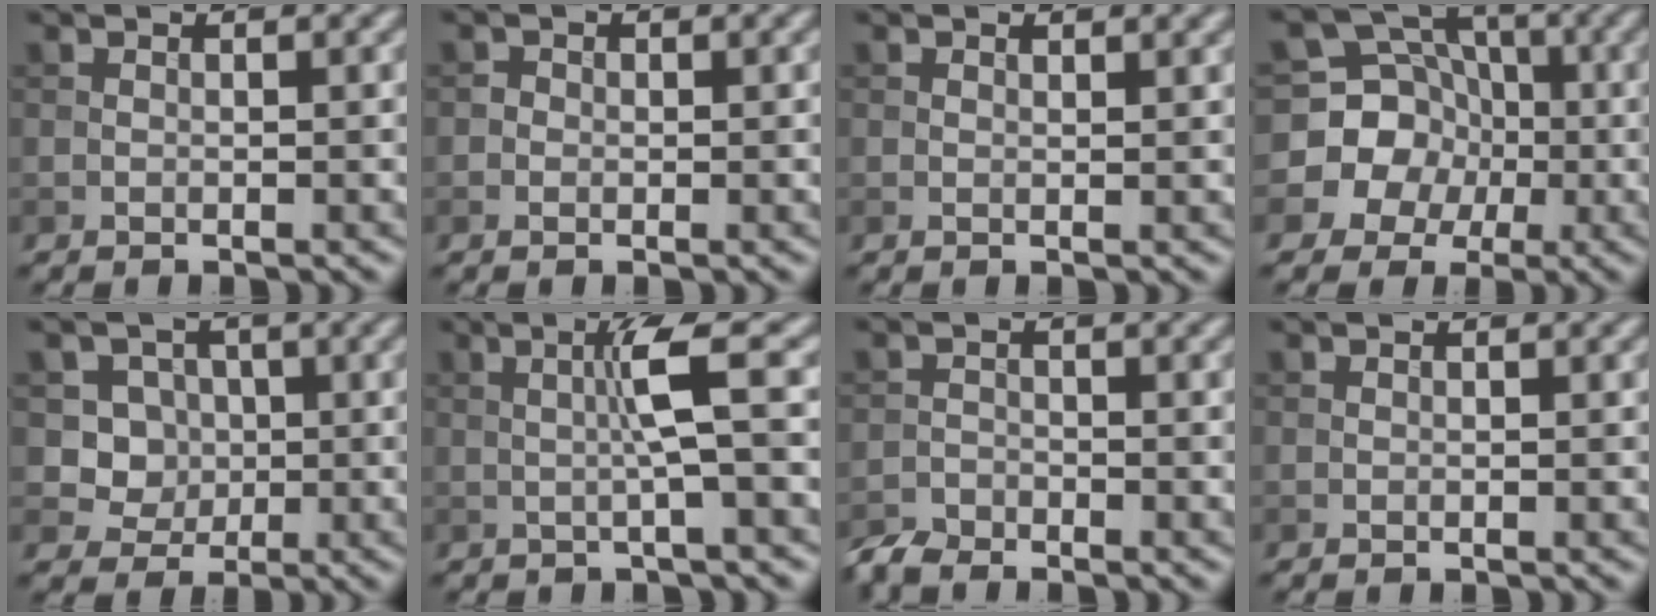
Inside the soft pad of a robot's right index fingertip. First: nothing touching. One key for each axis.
{"total": 0.7, "fx": -0.2, "fy": 0.7, "fz": 0.3, "tx": -0.002, "ty": -0.001, "tz": -0.006}
{"total": 0.9, "fx": 0.7, "fy": 0.2, "fz": 0.6, "tx": -0.009, "ty": 0.001, "tz": 0.012}
{"total": 8.0, "fx": -1.4, "fy": 7.7, "fz": 1.7, "tx": -0.025, "ty": 0.030, "tz": -0.050}
{"total": 3.7, "fx": 0.4, "fy": 3.5, "fz": 1.2, "tx": -0.010, "ty": -0.005, "tz": 0.008}
{"total": 3.6, "fx": 0.2, "fy": 0.2, "fz": 3.5, "tx": -0.066, "ty": 0.008, "tz": 0.001}
{"total": 2.3, "fx": -2.1, "fy": 0.6, "fz": 0.4, "tx": -0.011, "ty": -0.004, "tz": -0.051}
{"total": 0.0}